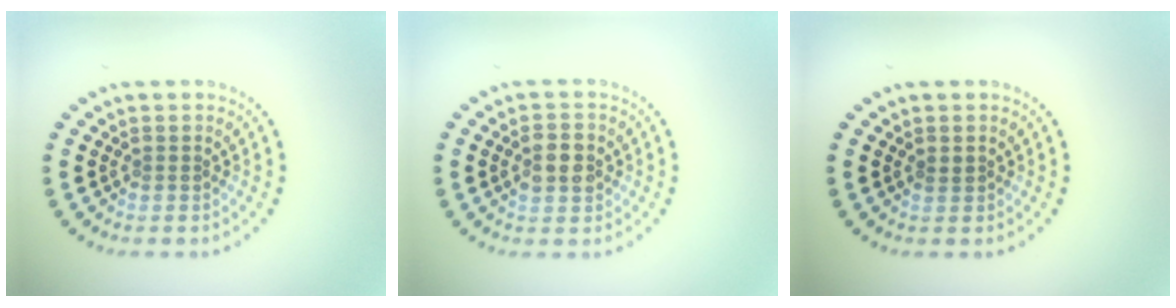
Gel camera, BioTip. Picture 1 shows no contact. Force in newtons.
{"total": 3.0, "press": 3.0, "slide": 0.2}
{"total": 0.7, "press": 0.7, "slide": 0.2}